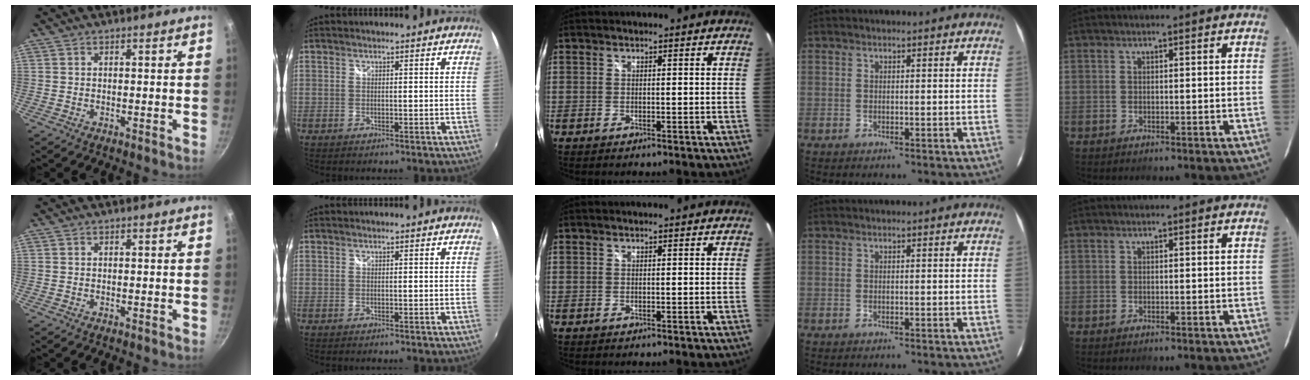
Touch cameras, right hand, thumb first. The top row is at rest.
{}